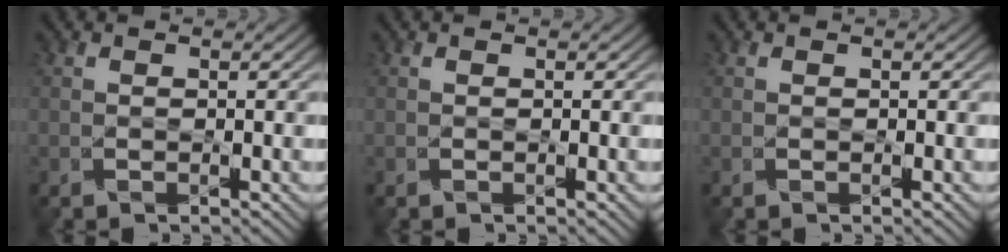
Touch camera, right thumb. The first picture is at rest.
{"total": 0.0}
{"total": 0.0}